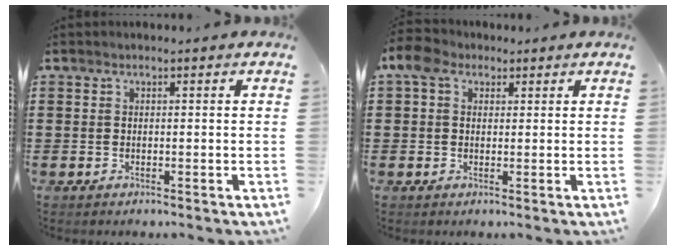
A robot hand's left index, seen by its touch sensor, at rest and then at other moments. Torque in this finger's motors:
{"motor_torque": [-0.68, 1.19, -0.24, -0.19]}